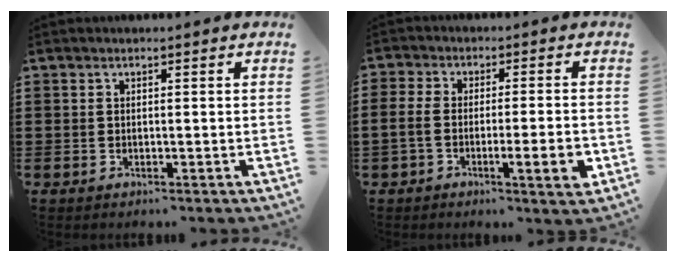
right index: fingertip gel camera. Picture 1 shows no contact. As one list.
[{"total": 6.4, "force": [-2.3, 1.7, 5.7], "torque": [-0.101, -0.001, -0.038]}]